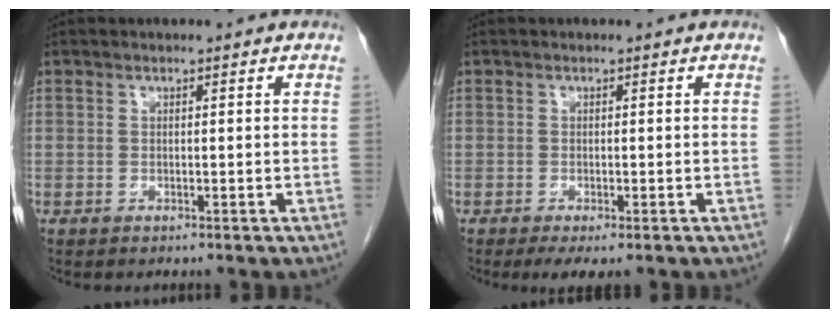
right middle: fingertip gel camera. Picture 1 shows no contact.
{"total": 3.3, "force": [-2.1, 1.0, 2.3], "torque": [-0.036, -0.009, -0.030]}